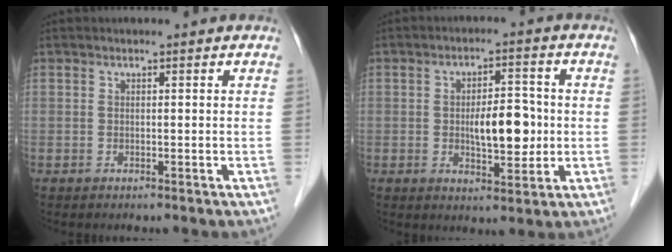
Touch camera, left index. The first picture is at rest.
{"total": 7.1, "force": [-0.4, 2.8, 6.5], "torque": [-0.107, 0.002, -0.004]}